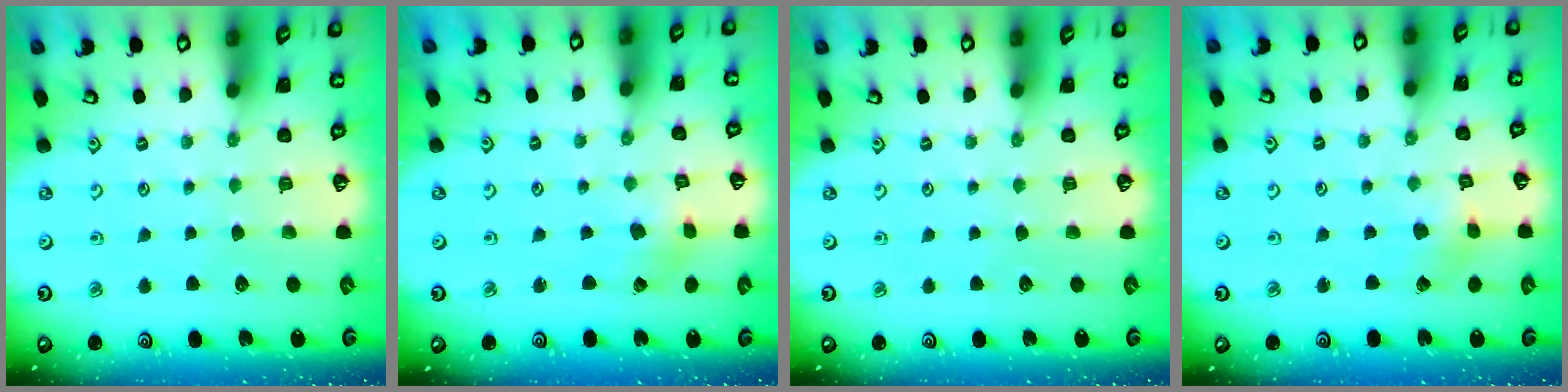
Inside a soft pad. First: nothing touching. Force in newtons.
{"total": 2.7, "press": 2.6, "slide": 0.3}
{"total": 0.0}
{"total": 2.6, "press": 2.6, "slide": 0.1}